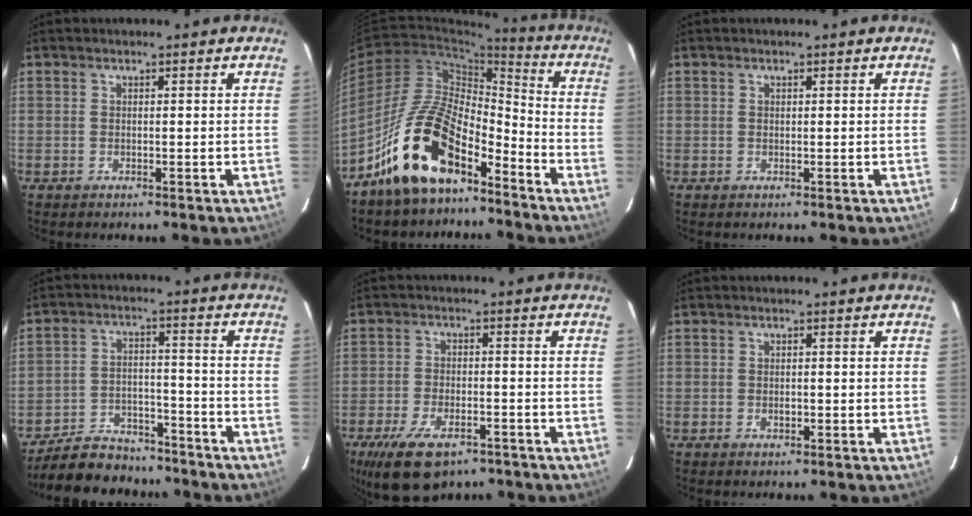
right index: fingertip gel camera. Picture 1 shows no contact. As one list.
[{"total": 16.5, "force": [-11.2, 7.0, 9.9], "torque": [-0.185, 0.023, -0.200]}, {"total": 0.0}, {"total": 14.1, "force": [-12.3, 5.4, 4.3], "torque": [-0.111, 0.010, -0.182]}, {"total": 13.0, "force": [-8.3, 6.0, 7.9], "torque": [-0.176, -0.023, -0.136]}, {"total": 1.1, "force": [-0.3, 0.8, 0.7], "torque": [-0.010, 0.000, -0.003]}]